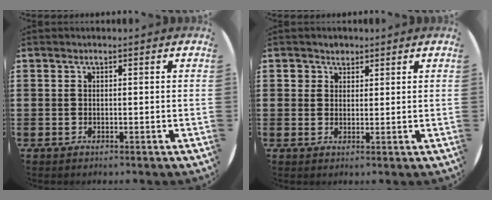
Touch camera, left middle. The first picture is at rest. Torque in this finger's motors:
{"motor_torque": [0.02, -0.01, 0.00, 0.00]}